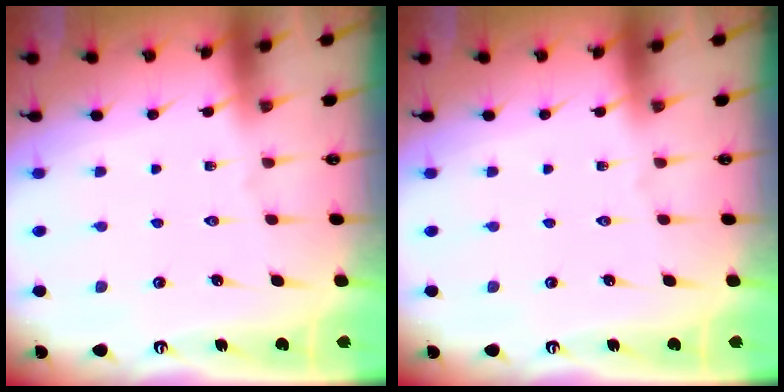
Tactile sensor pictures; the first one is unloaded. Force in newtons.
{"total": 0.0}